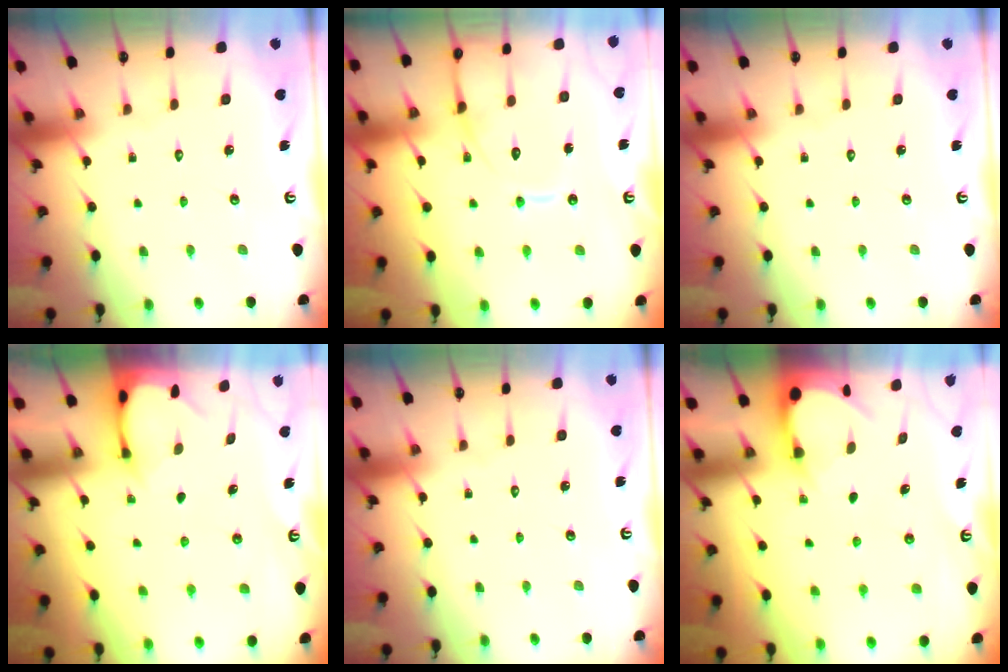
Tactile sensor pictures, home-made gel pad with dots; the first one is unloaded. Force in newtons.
{"total": 14.4, "press": 14.4, "slide": 1.4}
{"total": 0.0}
{"total": 2.4, "press": 2.3, "slide": 0.3}
{"total": 0.0}
{"total": 3.2, "press": 3.2, "slide": 0.2}